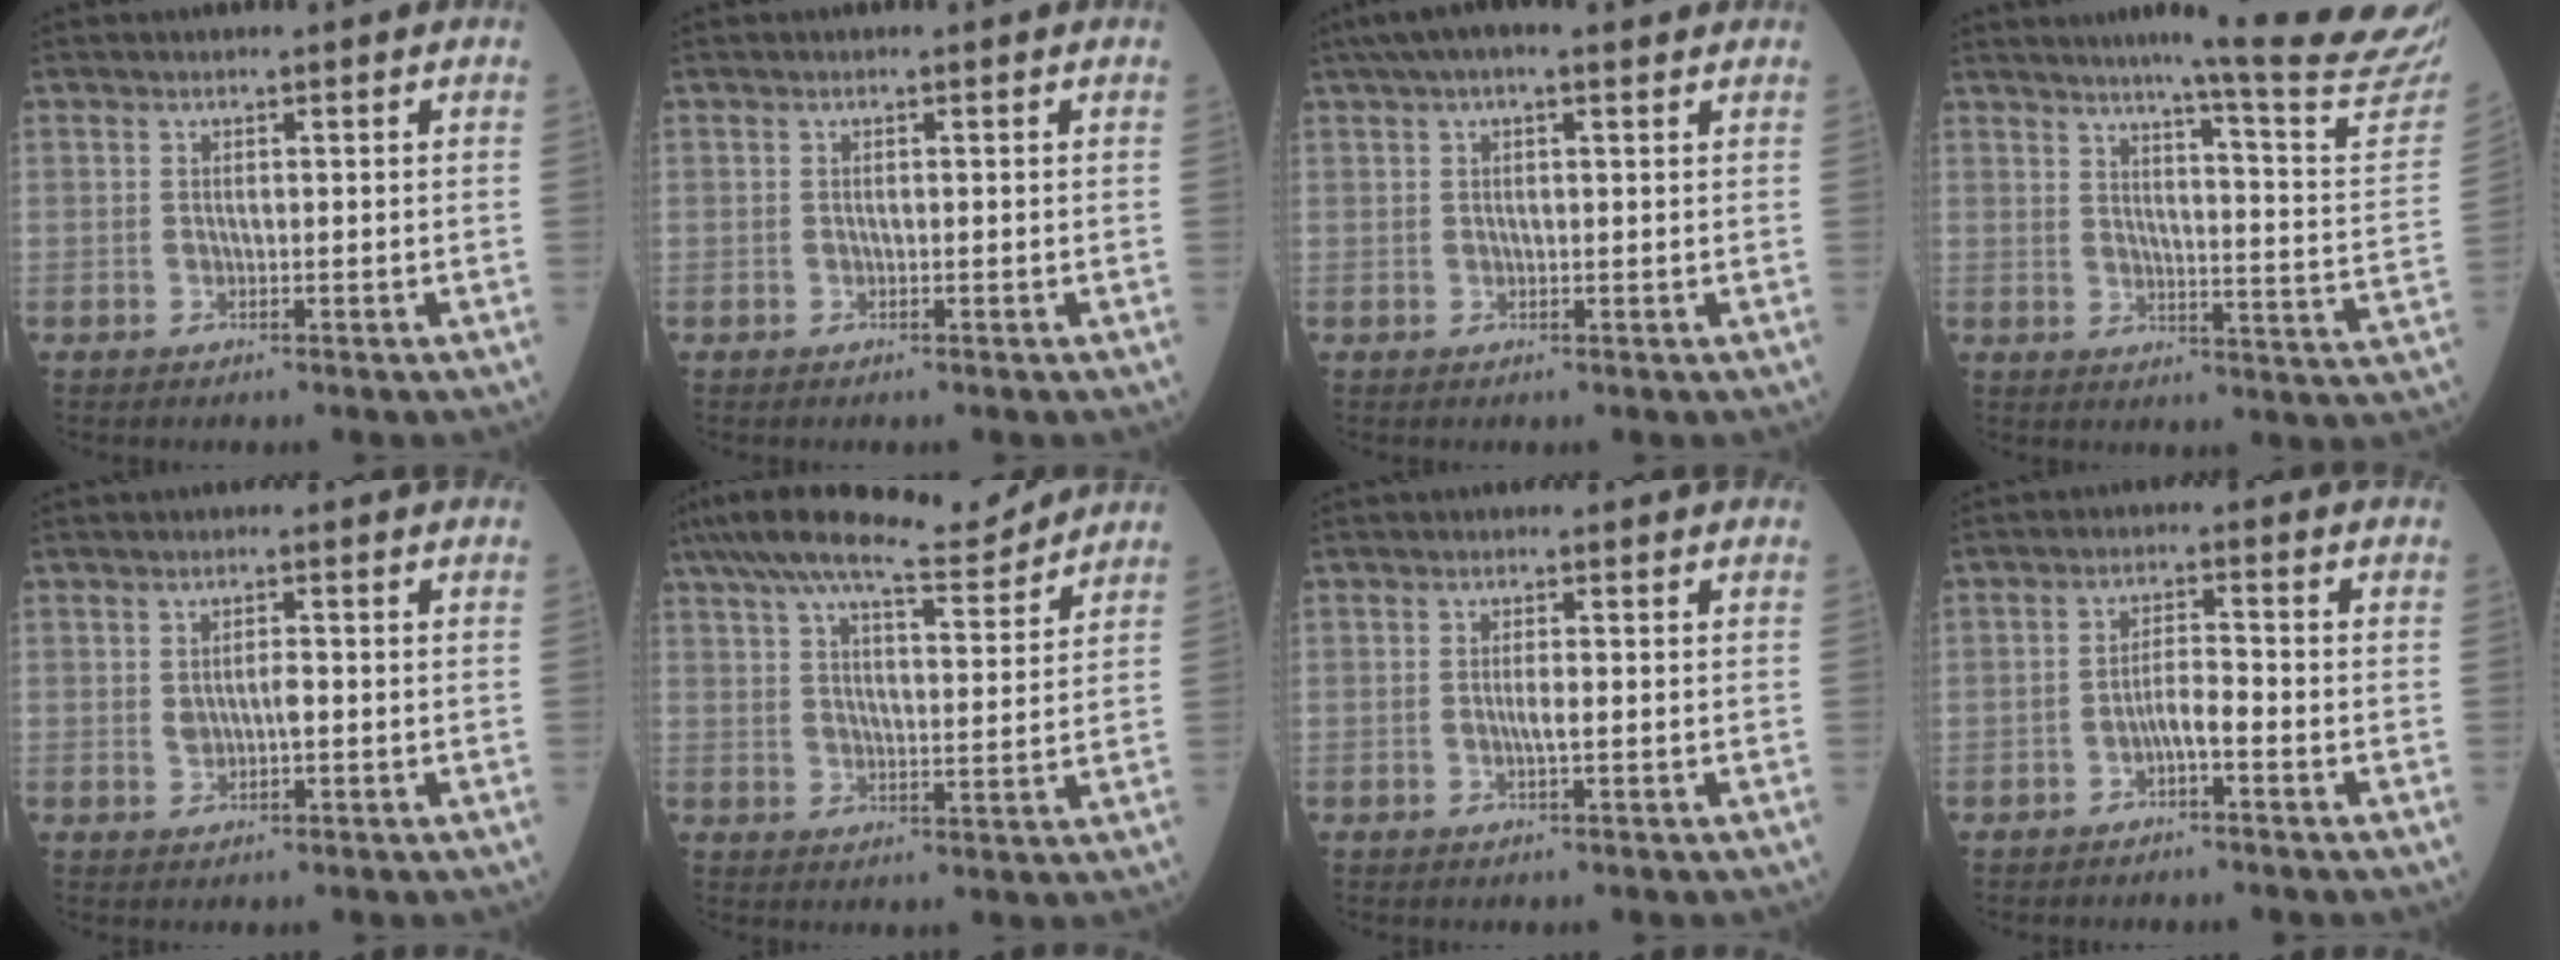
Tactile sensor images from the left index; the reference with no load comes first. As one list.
[{"total": 0.0}, {"total": 6.9, "force": [4.7, 1.9, 4.6], "torque": [-0.084, 0.048, 0.075]}, {"total": 21.3, "force": [19.5, -2.6, 8.2], "torque": [-0.121, -0.122, 0.223]}, {"total": 2.2, "force": [0.0, 0.9, 2.0], "torque": [-0.038, 0.000, 0.003]}, {"total": 12.8, "force": [11.5, 1.2, 5.5], "torque": [-0.101, 0.013, 0.178]}, {"total": 1.4, "force": [-0.2, 0.0, 1.3], "torque": [-0.030, -0.001, -0.003]}, {"total": 2.9, "force": [-1.6, 0.4, 2.4], "torque": [-0.042, 0.005, -0.031]}]